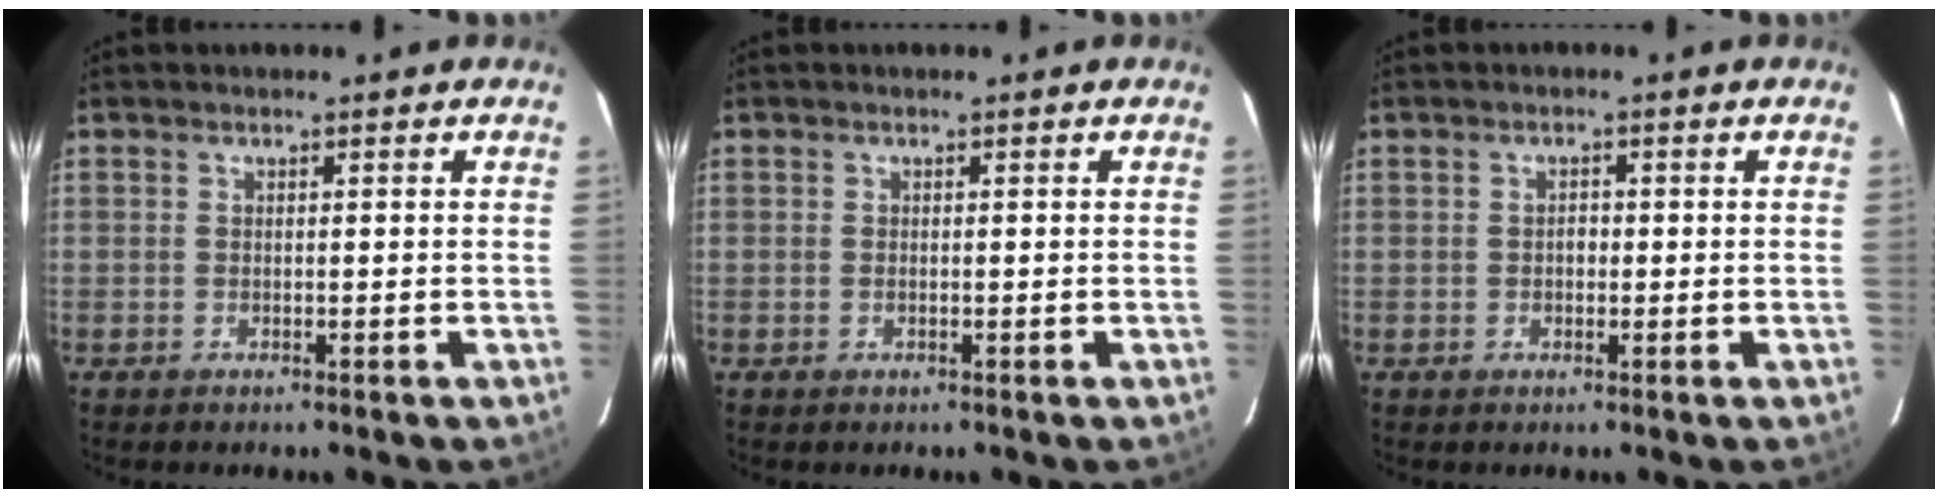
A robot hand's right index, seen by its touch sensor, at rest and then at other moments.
{"total": 0.0}
{"total": 0.9, "force": [0.0, 0.8, 0.4], "torque": [-0.005, 0.004, 0.000]}